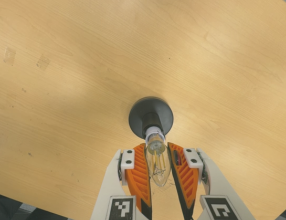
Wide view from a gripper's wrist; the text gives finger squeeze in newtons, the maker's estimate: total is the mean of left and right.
{"total": 14.2, "left": 14.1, "right": 14.3}